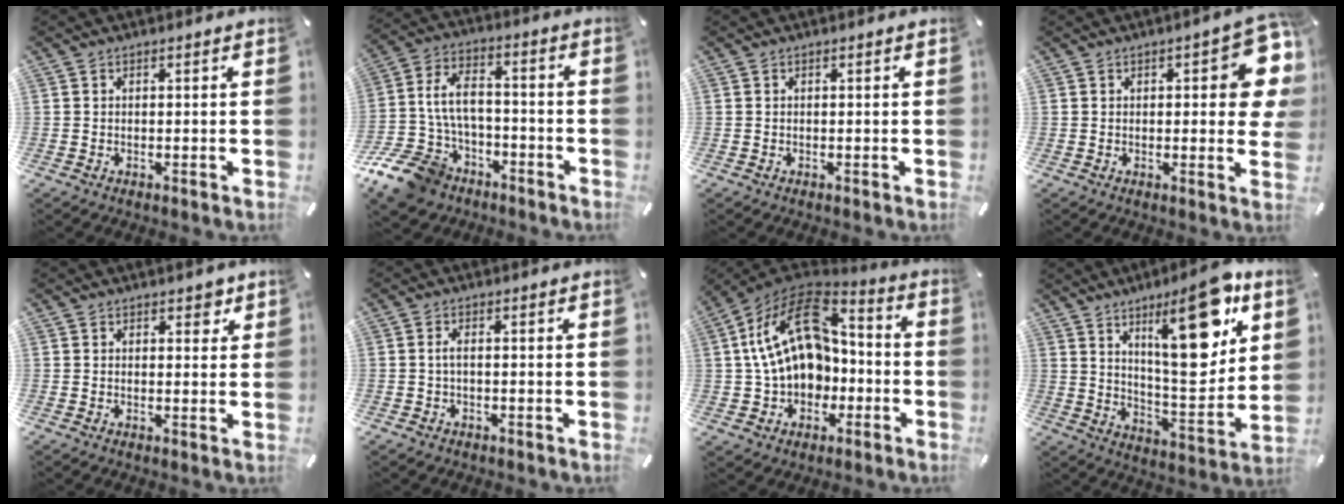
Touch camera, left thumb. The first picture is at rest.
{"total": 13.9, "force": [-5.2, 10.3, 7.8], "torque": [-0.168, 0.040, -0.088]}
{"total": 0.0}
{"total": 12.3, "force": [3.1, 4.9, 10.8], "torque": [-0.120, -0.021, 0.050]}
{"total": 2.5, "force": [1.5, 1.6, 1.2], "torque": [-0.001, -0.003, 0.020]}
{"total": 1.8, "force": [-0.4, 0.8, 1.6], "torque": [-0.032, 0.004, -0.009]}
{"total": 19.2, "force": [1.9, 14.8, 12.1], "torque": [-0.228, -0.006, 0.035]}
{"total": 21.8, "force": [10.2, 8.2, 17.4], "torque": [-0.239, -0.059, 0.151]}